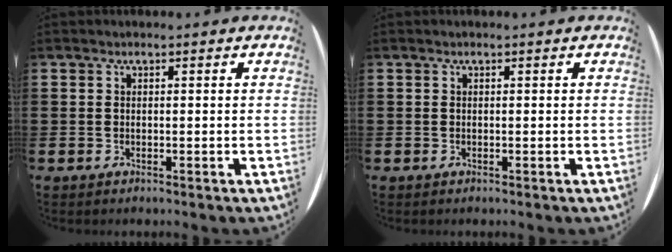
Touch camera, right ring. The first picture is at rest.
{"total": 0.0}